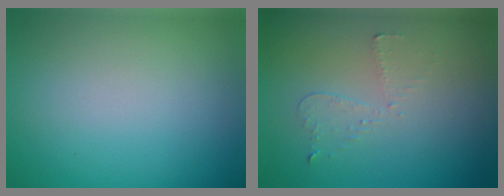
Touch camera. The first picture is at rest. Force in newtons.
{"total": 0.9, "press": 0.8, "slide": 0.4}